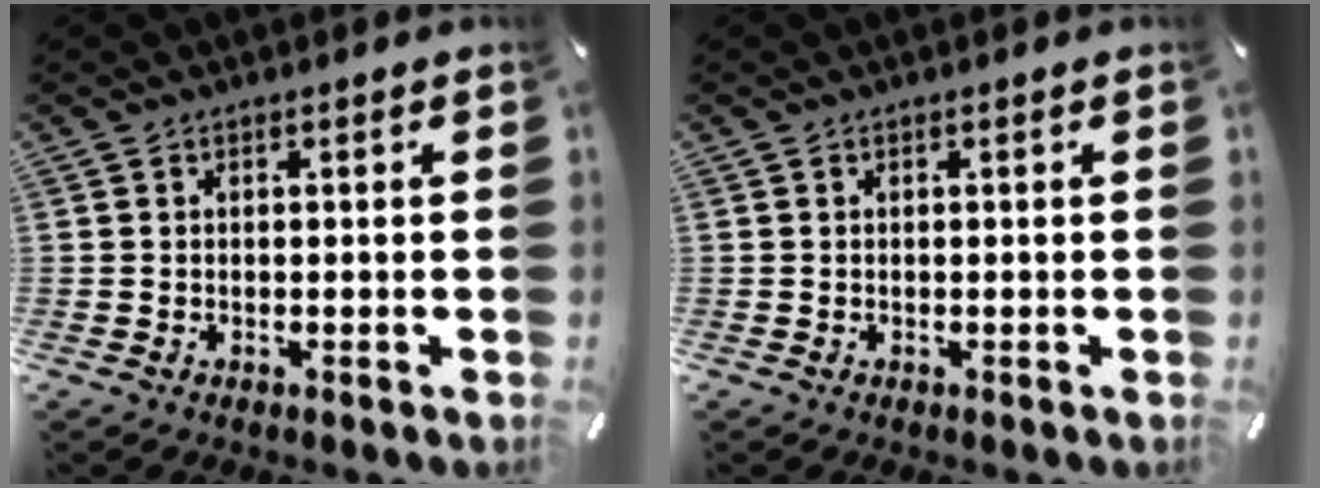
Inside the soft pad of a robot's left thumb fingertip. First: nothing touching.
{"total": 0.0}